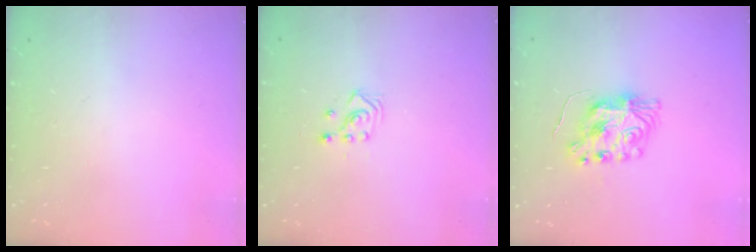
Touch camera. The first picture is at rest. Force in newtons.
{"total": 2.9, "press": 2.7, "slide": 1.0}
{"total": 8.6, "press": 8.6, "slide": 0.5}